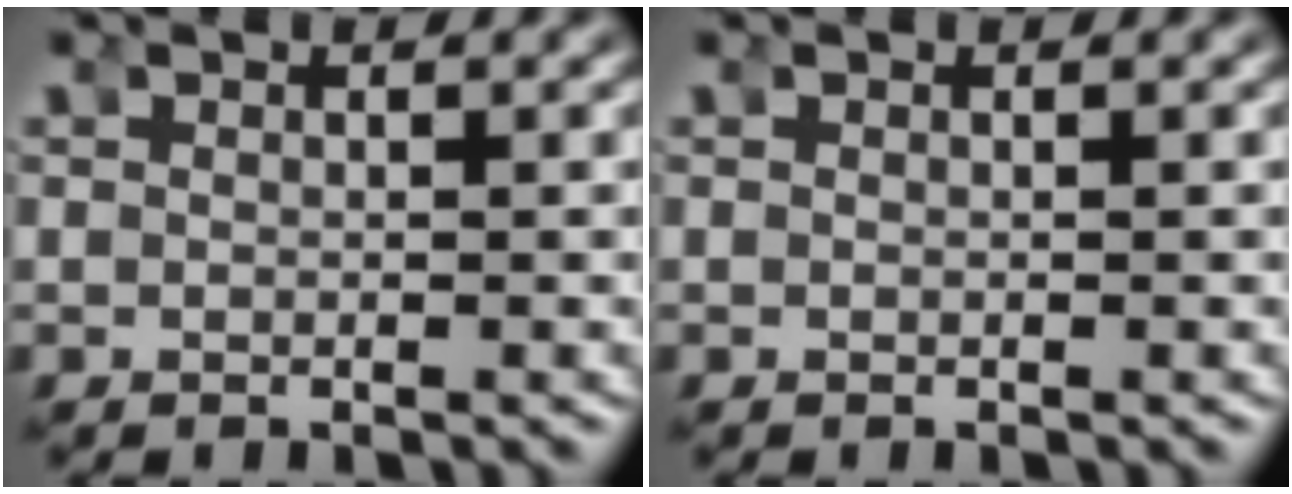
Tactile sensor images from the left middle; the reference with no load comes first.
{"total": 0.0}